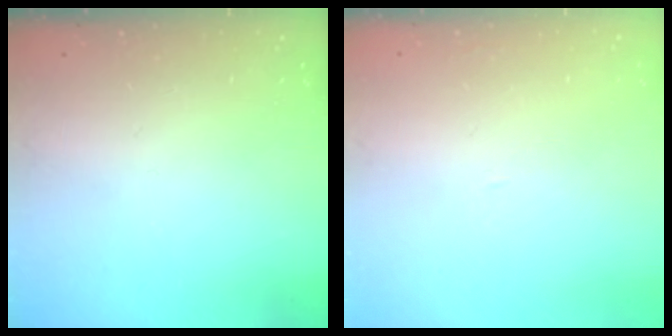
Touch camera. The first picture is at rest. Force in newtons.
{"total": 0.9, "press": 0.9, "slide": 0.1}